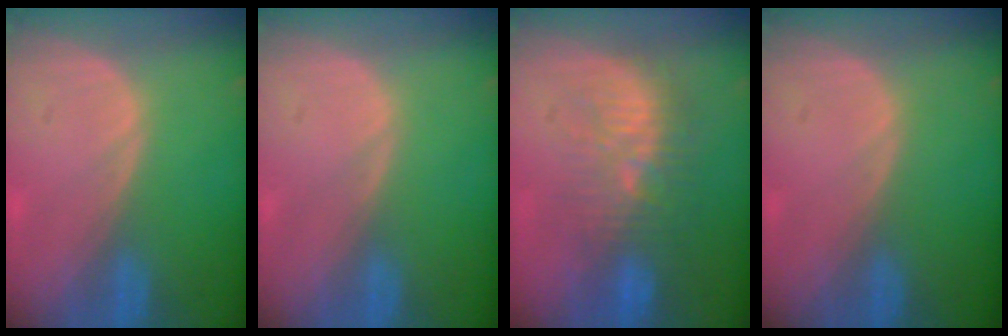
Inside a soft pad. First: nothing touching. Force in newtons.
{"total": 0.0}
{"total": 9.5, "press": 9.1, "slide": 2.7}
{"total": 0.0}